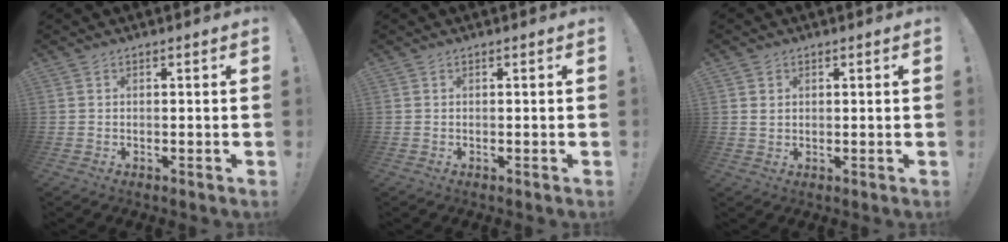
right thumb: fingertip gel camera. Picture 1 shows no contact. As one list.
[{"total": 0.0}, {"total": 1.8, "force": [0.8, 1.6, 0.3], "torque": [0.001, -0.001, 0.014]}]